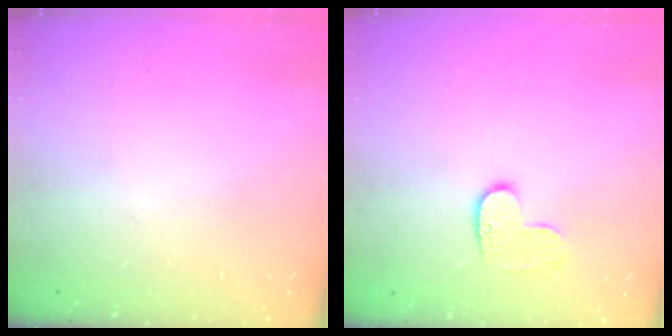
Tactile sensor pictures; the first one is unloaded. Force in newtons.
{"total": 6.8, "press": 6.8, "slide": 0.1}